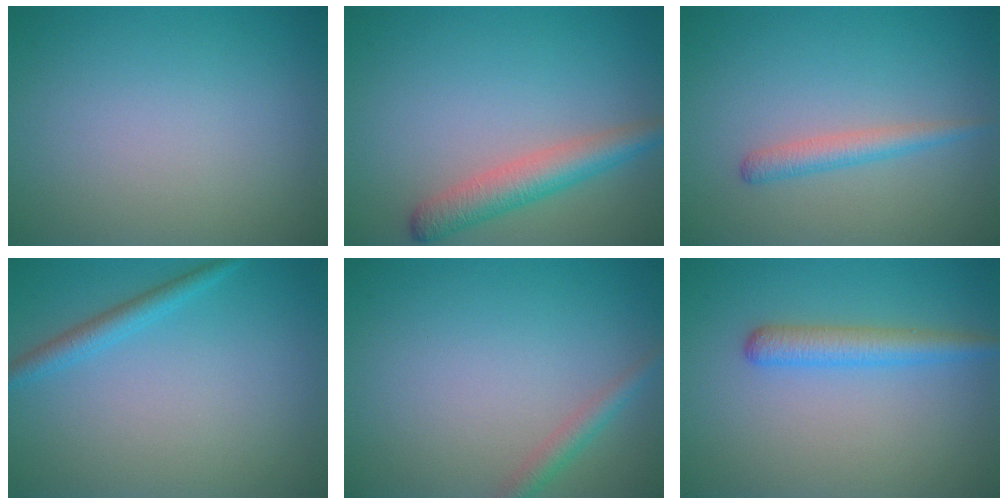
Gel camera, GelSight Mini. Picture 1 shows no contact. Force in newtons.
{"total": 3.8, "press": 3.8, "slide": 0.1}
{"total": 1.9, "press": 1.9, "slide": 0.1}
{"total": 1.9, "press": 1.9, "slide": 0.2}
{"total": 1.7, "press": 1.7, "slide": 0.1}
{"total": 2.9, "press": 2.9, "slide": 0.1}